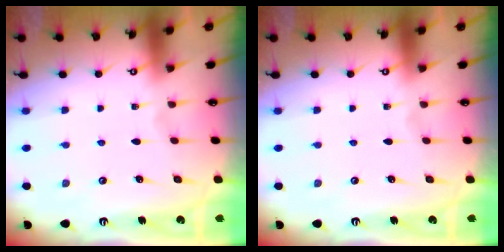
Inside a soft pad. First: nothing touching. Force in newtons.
{"total": 0.0}